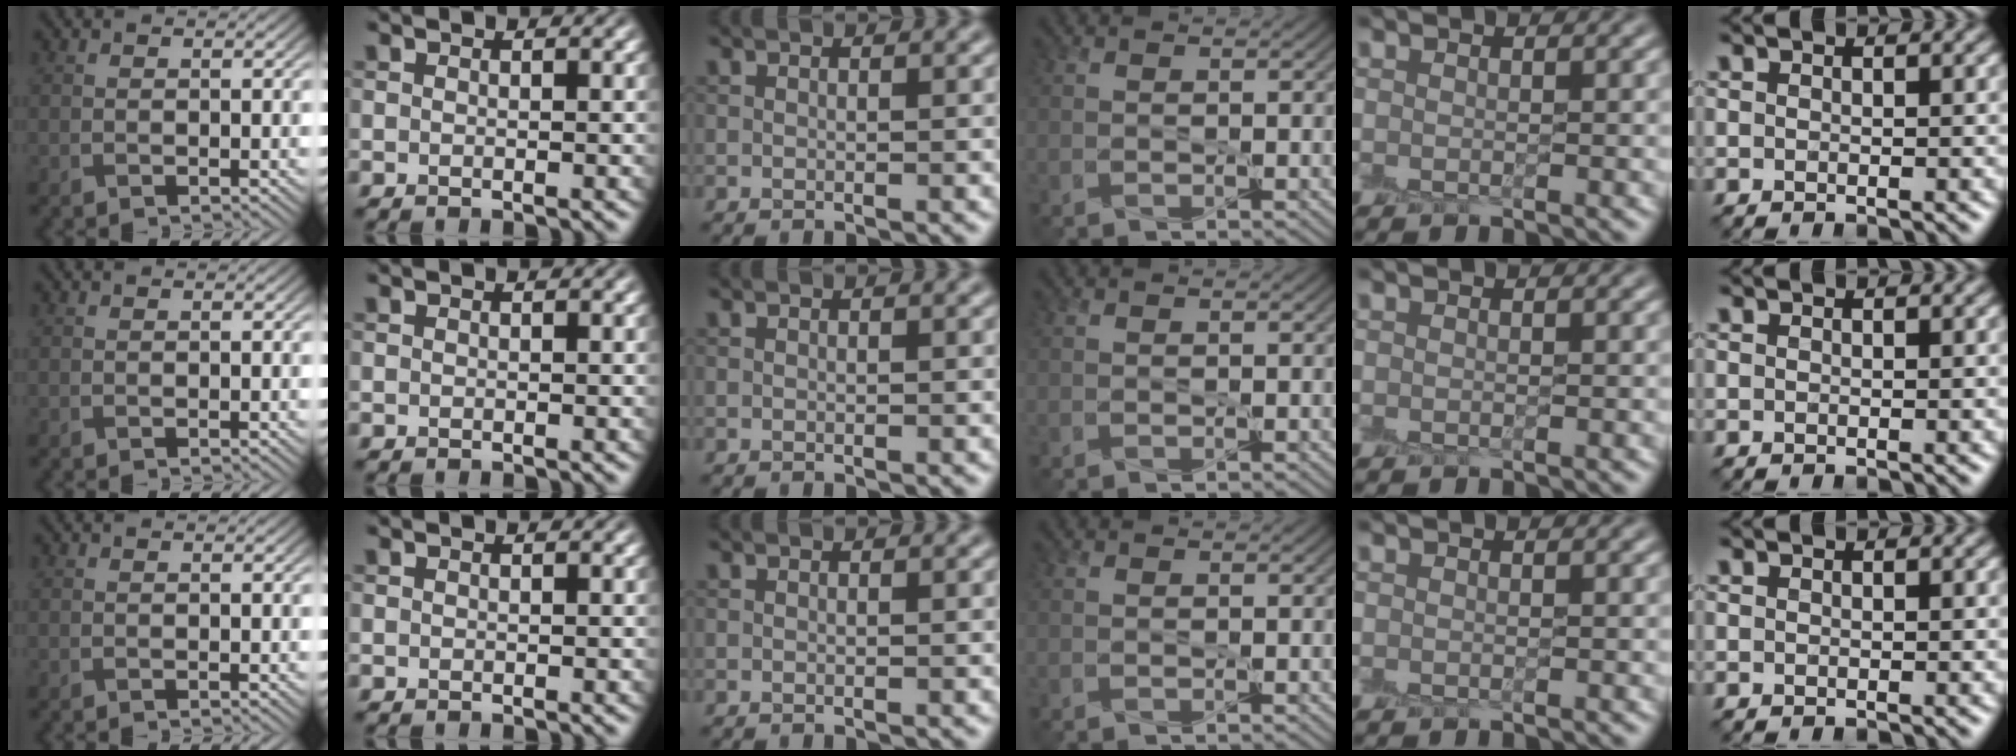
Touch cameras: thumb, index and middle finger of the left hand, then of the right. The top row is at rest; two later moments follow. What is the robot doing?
{"motion": "peel", "object": "postage stamp"}